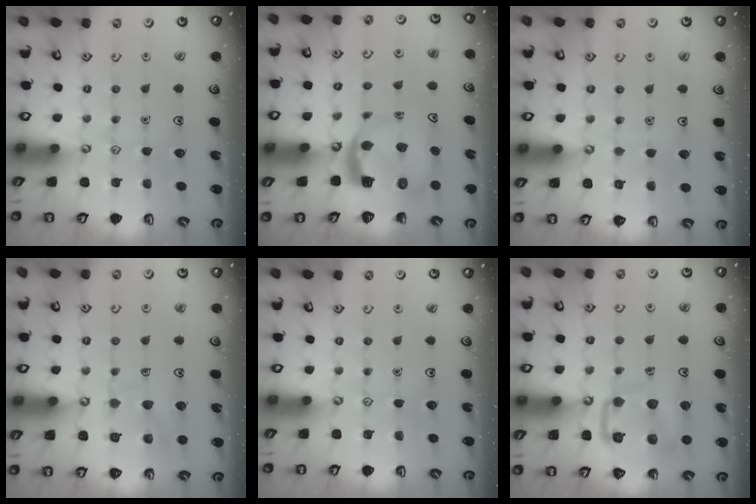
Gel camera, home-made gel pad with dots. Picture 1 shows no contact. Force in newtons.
{"total": 6.6, "press": 6.5, "slide": 0.8}
{"total": 2.9, "press": 2.9, "slide": 0.3}
{"total": 10.7, "press": 10.7, "slide": 1.0}
{"total": 0.0}
{"total": 12.8, "press": 12.8, "slide": 1.3}